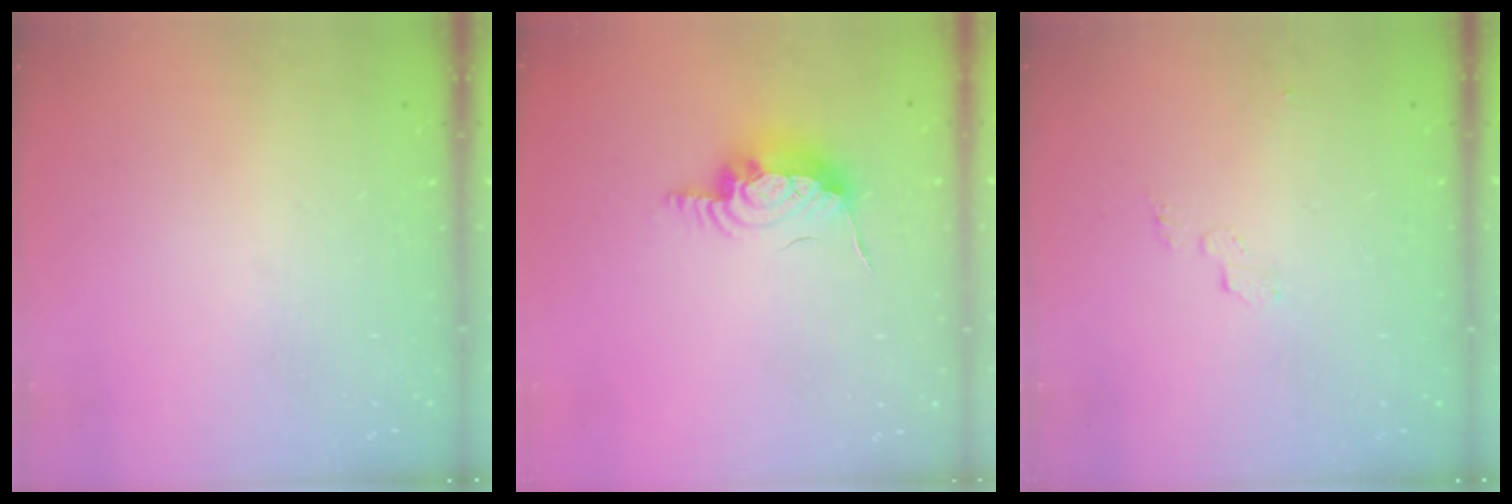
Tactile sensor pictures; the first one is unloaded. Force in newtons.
{"total": 12.5, "press": 11.5, "slide": 4.8}
{"total": 3.6, "press": 3.6, "slide": 0.4}